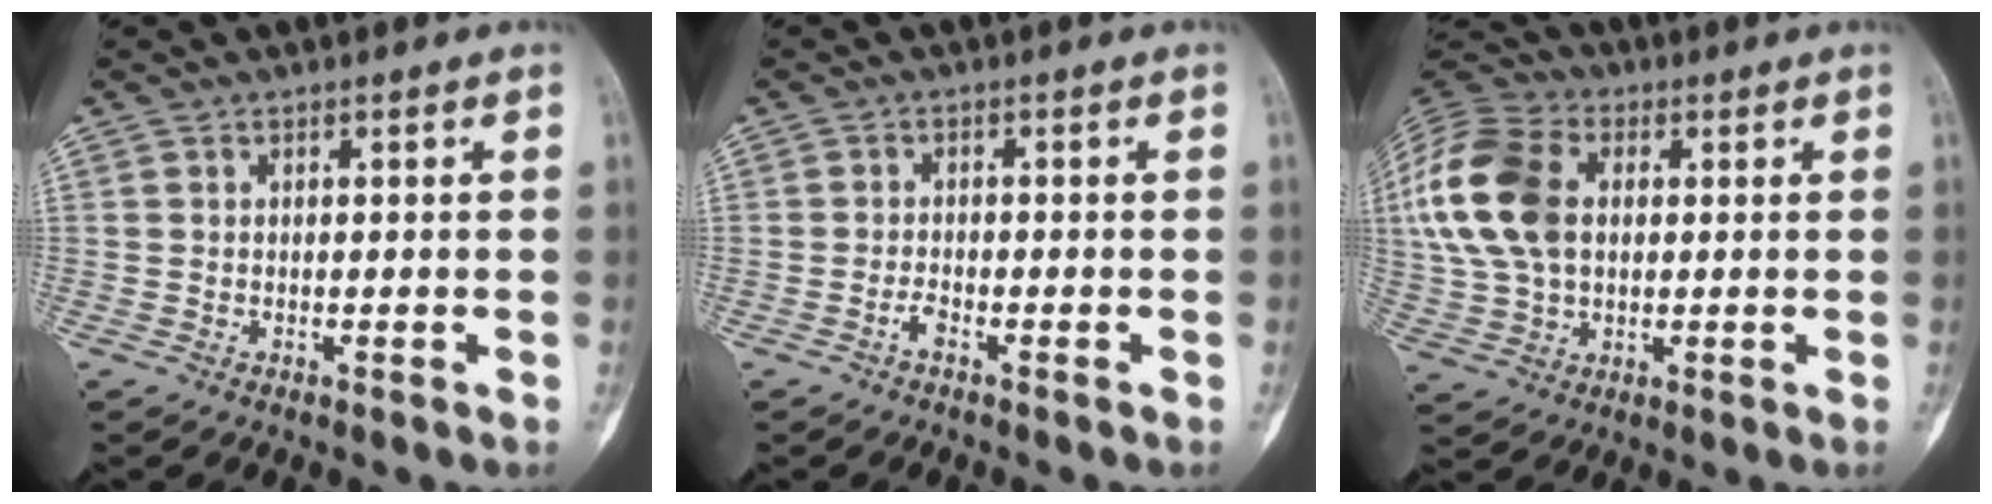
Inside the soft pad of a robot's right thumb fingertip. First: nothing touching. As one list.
[{"total": 1.6, "force": [-1.1, 0.5, 1.0], "torque": [-0.024, 0.005, -0.022]}, {"total": 17.6, "force": [2.8, 11.9, 12.7], "torque": [-0.273, 0.015, 0.052]}]